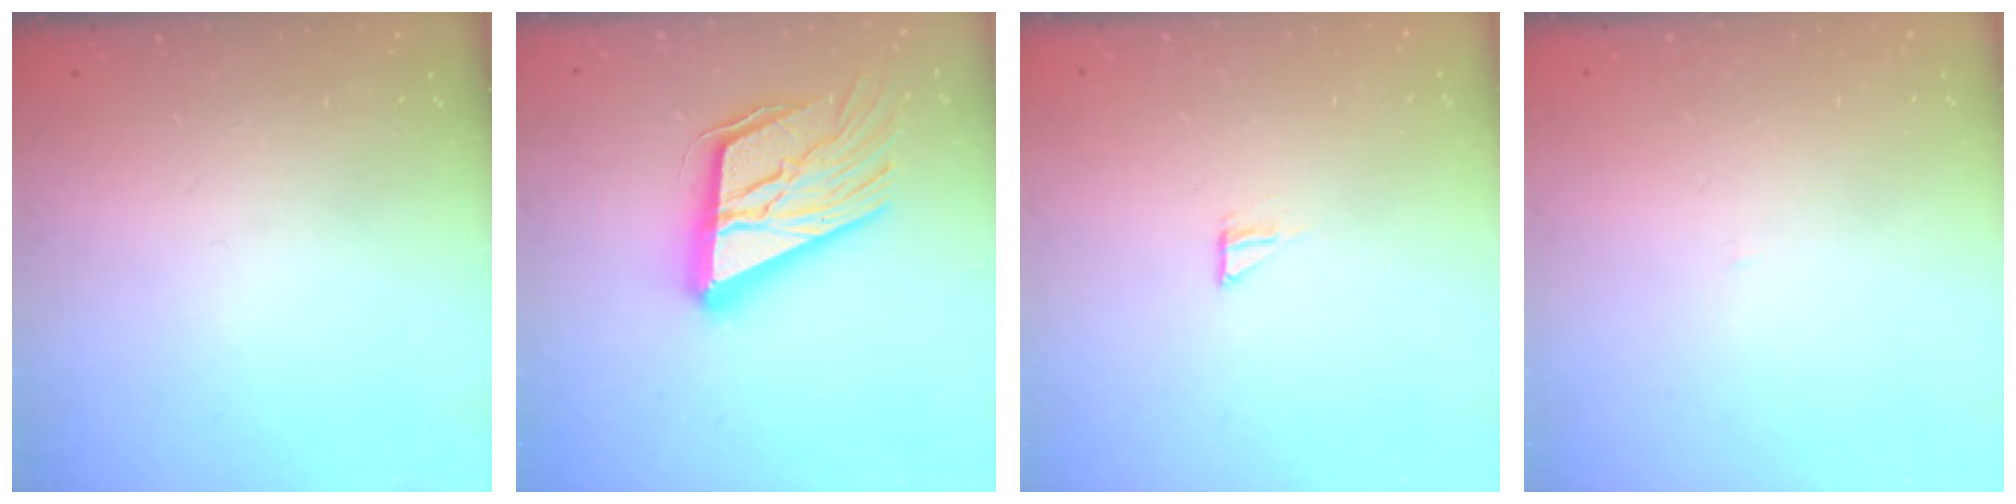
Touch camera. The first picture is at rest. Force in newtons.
{"total": 23.6, "press": 23.1, "slide": 4.9}
{"total": 5.1, "press": 5.1, "slide": 0.4}
{"total": 0.9, "press": 0.9, "slide": 0.1}